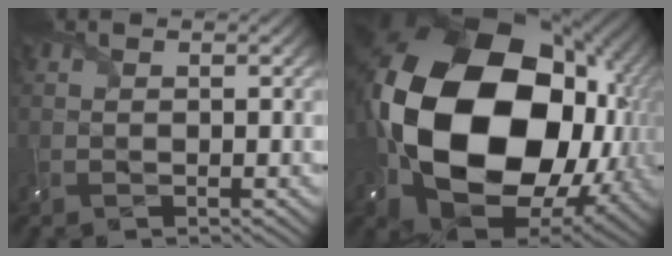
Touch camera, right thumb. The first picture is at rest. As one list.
[{"total": 23.6, "force": [0.1, 16.5, 16.8], "torque": [-0.383, -0.068, 0.042]}]